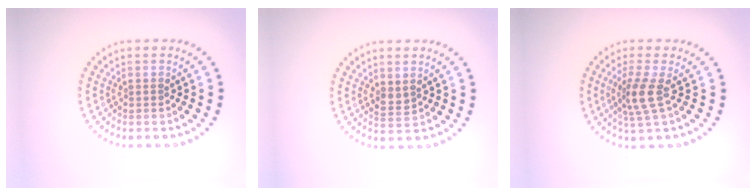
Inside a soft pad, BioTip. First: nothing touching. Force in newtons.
{"total": 1.2, "press": 1.1, "slide": 0.5}
{"total": 2.9, "press": 2.1, "slide": 2.0}